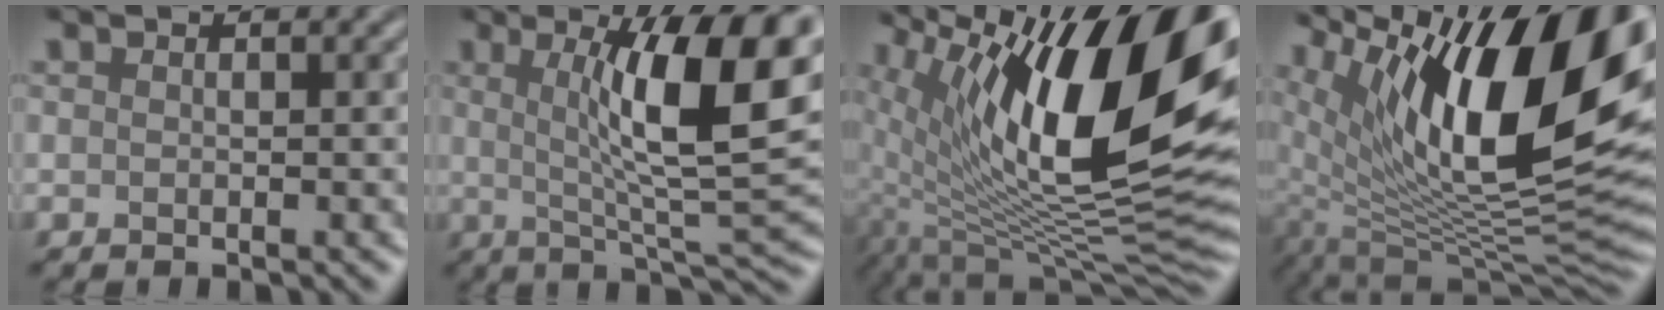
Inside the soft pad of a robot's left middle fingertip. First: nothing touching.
{"total": 12.2, "force": [2.5, 2.8, 11.6], "torque": [-0.164, 0.007, 0.040]}
{"total": 16.6, "force": [4.7, 6.2, 14.6], "torque": [-0.240, -0.001, 0.080]}
{"total": 16.8, "force": [6.3, 6.5, 14.1], "torque": [-0.225, 0.006, 0.107]}